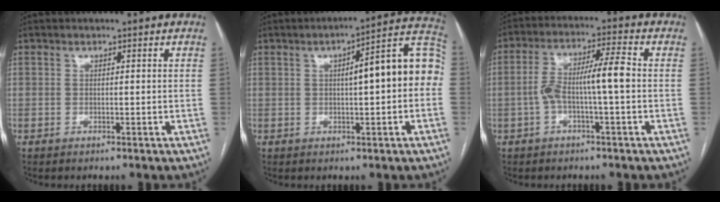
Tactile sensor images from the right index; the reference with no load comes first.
{"total": 12.2, "force": [0.8, 2.3, 12.0], "torque": [-0.156, 0.045, 0.007]}
{"total": 7.9, "force": [-1.1, 0.7, 7.8], "torque": [-0.146, 0.027, -0.020]}